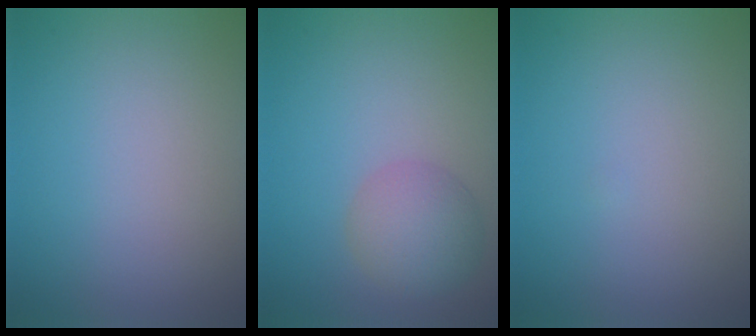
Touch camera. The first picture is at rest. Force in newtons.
{"total": 3.7, "press": 3.7, "slide": 0.1}
{"total": 0.0}